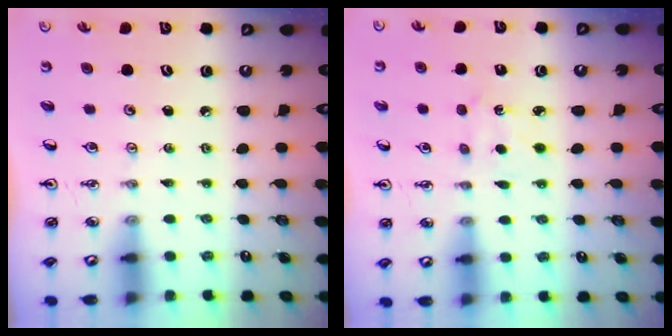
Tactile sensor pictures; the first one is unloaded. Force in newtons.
{"total": 4.3, "press": 4.3, "slide": 0.3}